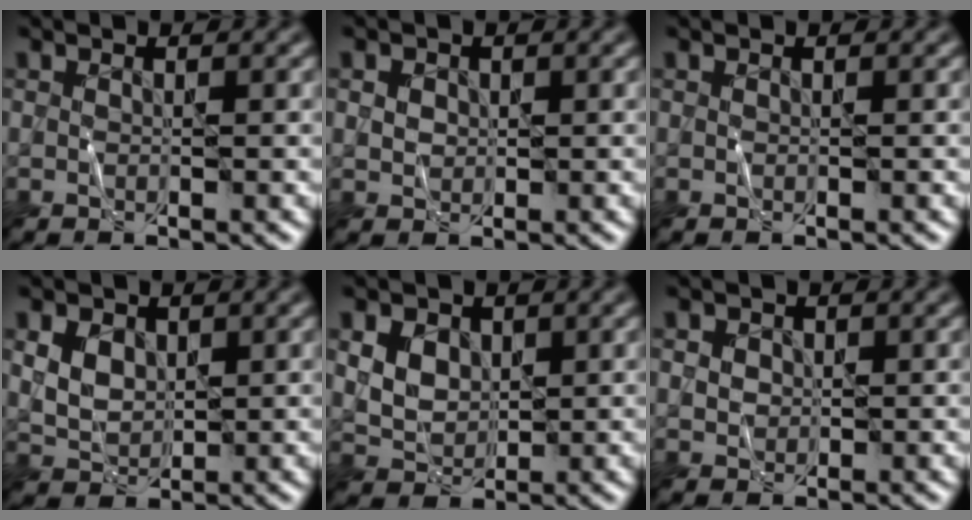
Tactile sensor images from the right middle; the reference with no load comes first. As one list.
[{"total": 2.0, "force": [0.8, 1.6, 0.9], "torque": [-0.021, 0.002, 0.017]}, {"total": 0.0}, {"total": 3.7, "force": [1.3, 2.8, 2.1], "torque": [-0.052, 0.005, 0.025]}, {"total": 5.6, "force": [2.1, 4.3, 3.0], "torque": [-0.064, 0.021, 0.032]}, {"total": 2.6, "force": [1.0, 2.1, 1.1], "torque": [-0.023, 0.004, 0.015]}]